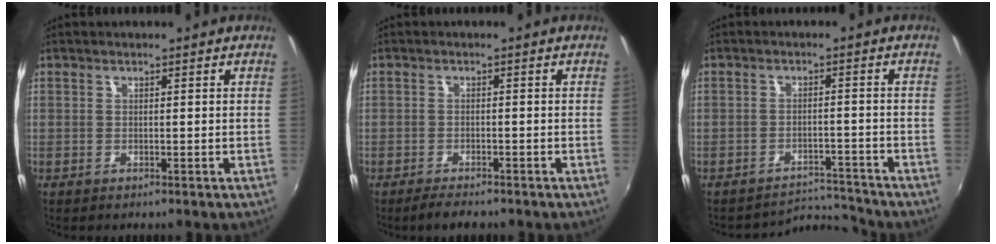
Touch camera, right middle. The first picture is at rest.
{"total": 3.3, "force": [-2.8, 0.8, 1.4], "torque": [-0.038, -0.007, -0.050]}
{"total": 5.5, "force": [-5.3, -0.3, -1.6], "torque": [0.008, 0.014, -0.085]}